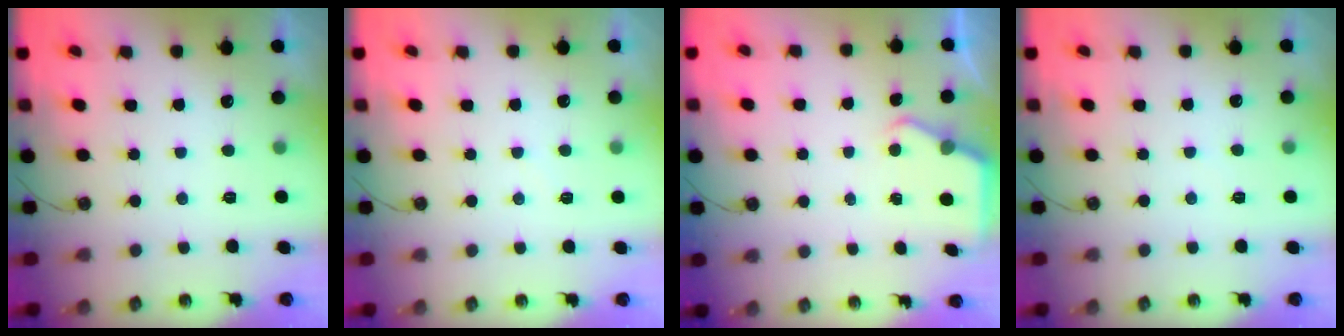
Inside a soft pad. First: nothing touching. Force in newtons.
{"total": 3.8, "press": 3.7, "slide": 0.4}
{"total": 2.8, "press": 2.8, "slide": 0.0}
{"total": 2.5, "press": 2.4, "slide": 0.4}